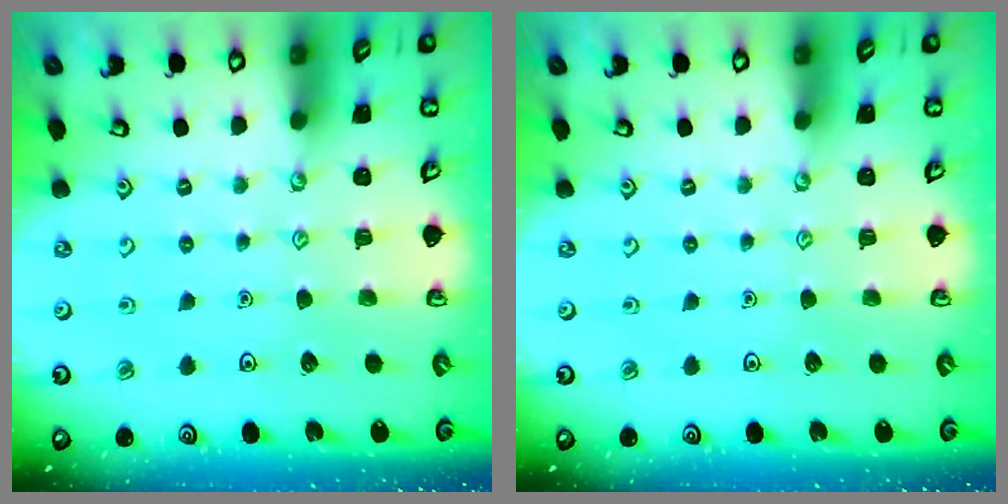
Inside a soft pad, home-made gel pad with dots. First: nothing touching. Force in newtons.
{"total": 0.0}